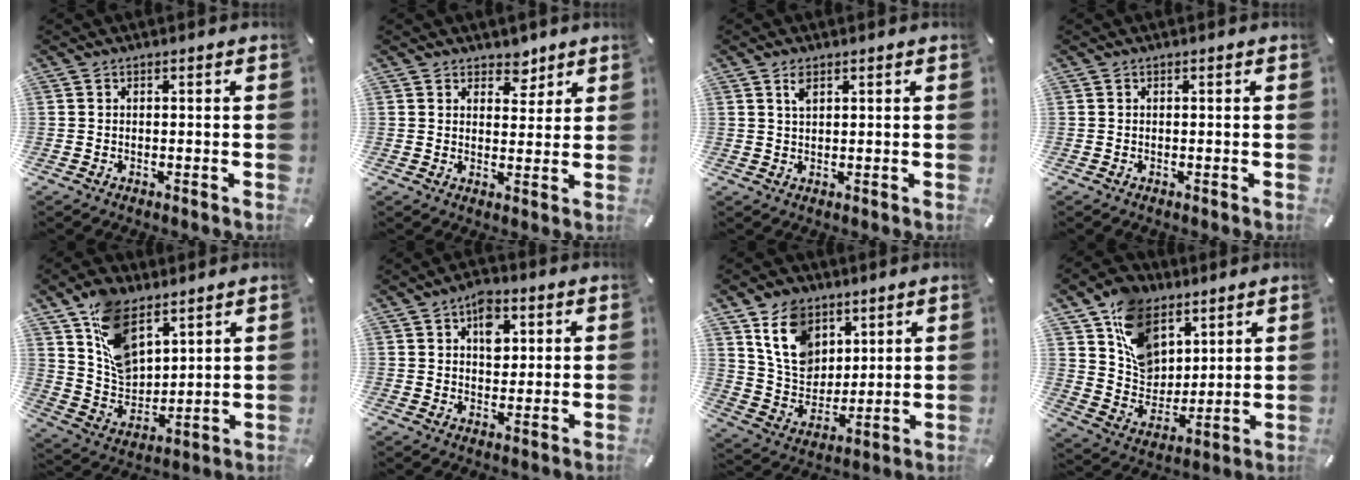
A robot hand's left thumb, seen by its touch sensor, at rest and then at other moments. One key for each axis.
{"total": 5.1, "fx": 3.7, "fy": 3.4, "fz": 1.0, "tx": 0.005, "ty": -0.022, "tz": 0.060}
{"total": 2.4, "fx": 1.4, "fy": 1.0, "fz": 1.7, "tx": -0.038, "ty": 0.001, "tz": 0.025}
{"total": 0.0}
{"total": 13.6, "fx": 7.7, "fy": 8.4, "fz": 7.5, "tx": -0.143, "ty": -0.033, "tz": 0.152}
{"total": 6.8, "fx": 2.5, "fy": 4.7, "fz": 4.2, "tx": -0.042, "ty": -0.006, "tz": 0.037}
{"total": 13.0, "fx": 7.0, "fy": 9.7, "fz": 5.0, "tx": -0.115, "ty": -0.029, "tz": 0.140}
{"total": 13.7, "fx": 7.7, "fy": 10.1, "fz": 5.2, "tx": -0.108, "ty": -0.039, "tz": 0.155}